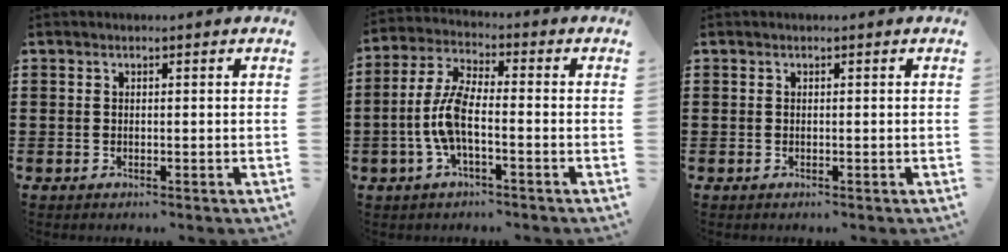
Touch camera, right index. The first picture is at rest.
{"total": 7.5, "force": [-2.0, 2.6, 6.7], "torque": [-0.167, -0.013, -0.044]}
{"total": 0.0}